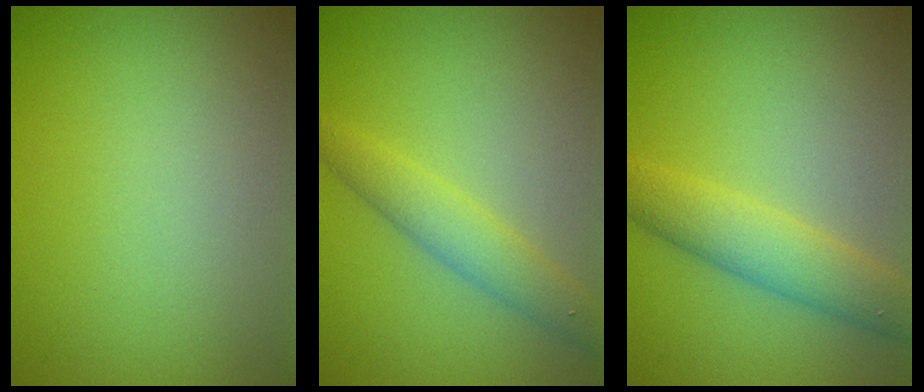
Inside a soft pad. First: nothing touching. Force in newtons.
{"total": 3.0, "press": 3.0, "slide": 0.1}
{"total": 4.3, "press": 4.3, "slide": 0.2}